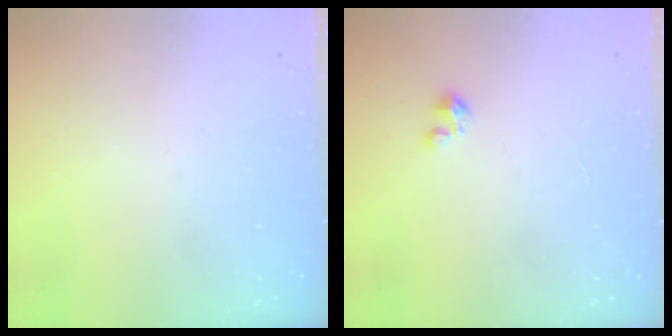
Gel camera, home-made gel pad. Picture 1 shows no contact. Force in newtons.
{"total": 2.1, "press": 2.1, "slide": 0.2}